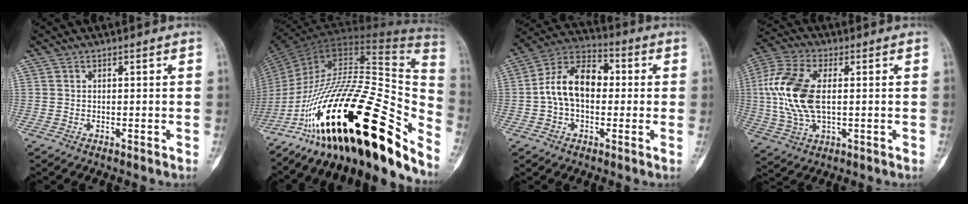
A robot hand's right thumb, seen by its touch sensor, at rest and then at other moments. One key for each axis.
{"total": 39.2, "fx": -21.7, "fy": 12.2, "fz": 30.2, "tx": -0.409, "ty": 0.065, "tz": -0.343}
{"total": 12.9, "fx": 0.3, "fy": 8.2, "fz": 10.0, "tx": -0.165, "ty": 0.036, "tz": -0.007}
{"total": 15.1, "fx": 1.2, "fy": 8.1, "fz": 12.7, "tx": -0.279, "ty": 0.006, "tz": 0.021}